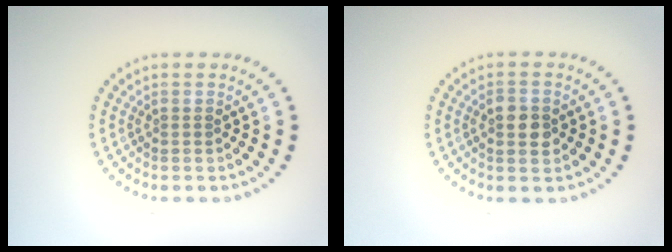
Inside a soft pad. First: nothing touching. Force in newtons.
{"total": 2.4, "press": 2.4, "slide": 0.1}